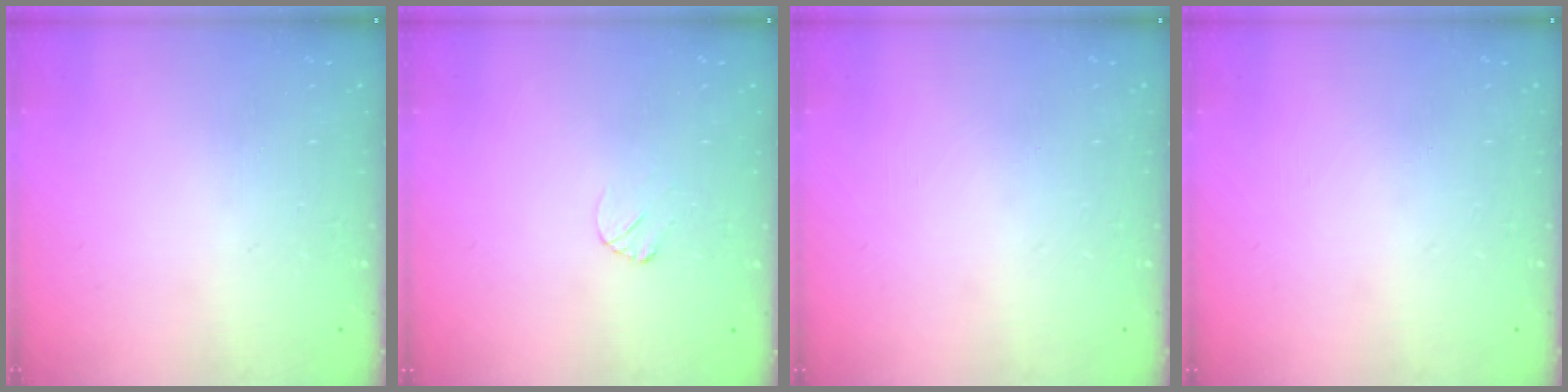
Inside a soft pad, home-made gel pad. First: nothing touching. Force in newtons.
{"total": 2.8, "press": 2.8, "slide": 0.3}
{"total": 0.0}
{"total": 0.0}